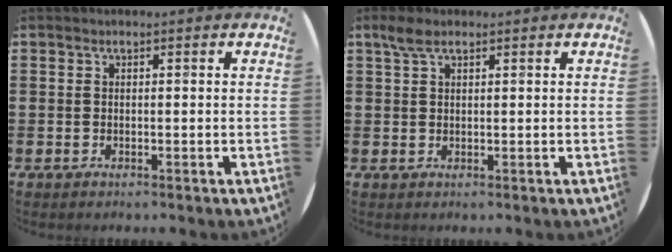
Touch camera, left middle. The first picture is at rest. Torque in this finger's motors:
{"motor_torque": [0.49, -0.42, 0.04, 0.01]}